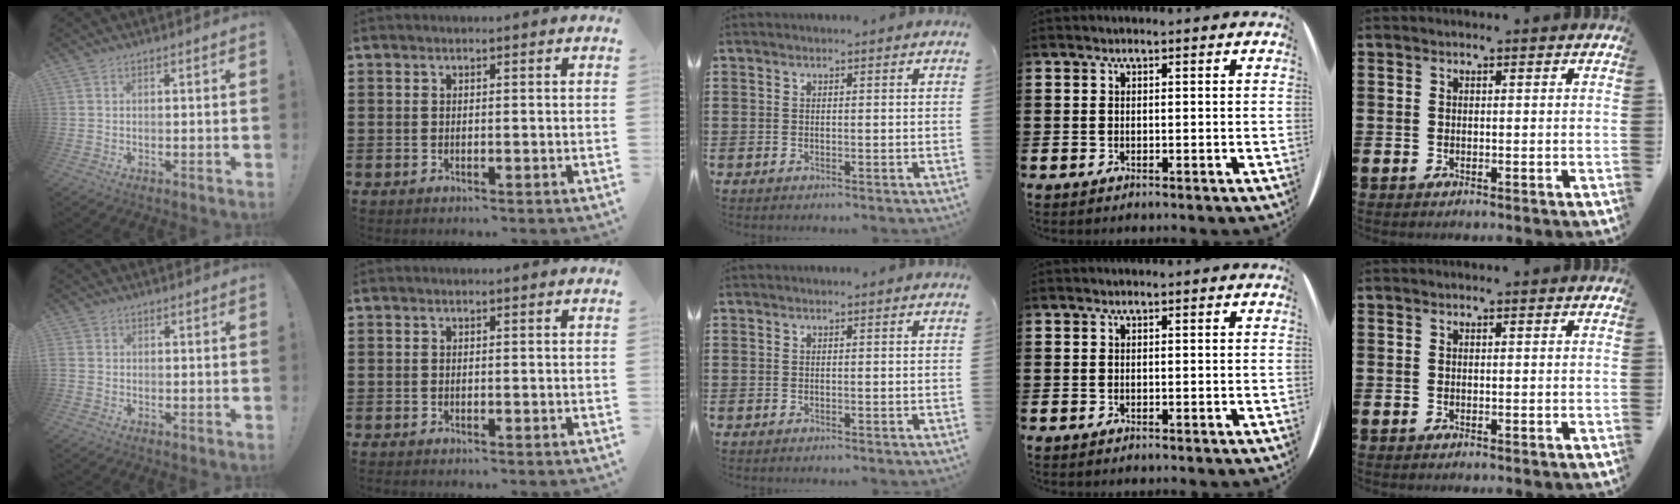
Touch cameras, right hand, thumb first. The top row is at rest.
{"thumb": {"total": 1.9, "force": [-0.6, 1.6, 0.8], "torque": [-0.013, 0.006, -0.010]}}